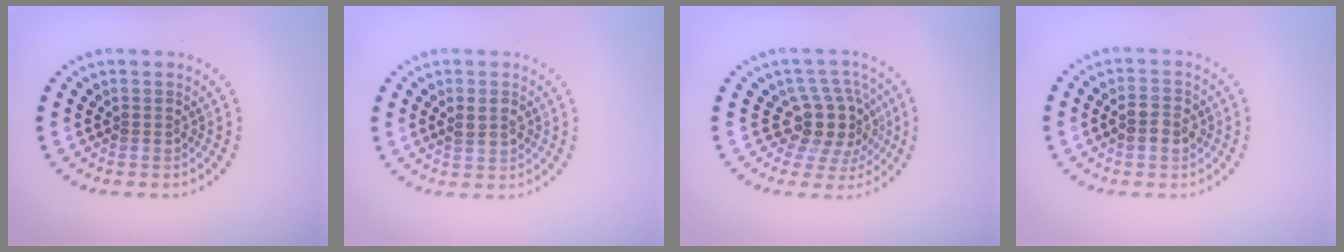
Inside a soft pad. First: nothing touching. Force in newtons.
{"total": 1.7, "press": 1.7, "slide": 0.1}
{"total": 4.4, "press": 3.4, "slide": 2.8}
{"total": 2.3, "press": 2.3, "slide": 0.1}